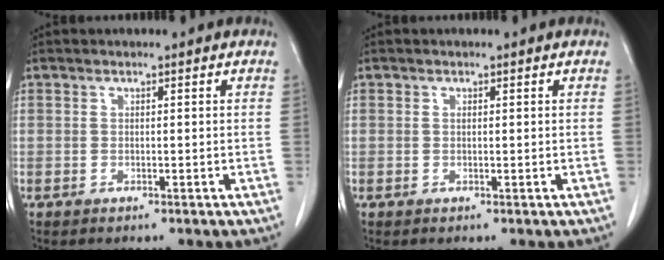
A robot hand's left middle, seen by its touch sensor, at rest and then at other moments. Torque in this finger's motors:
{"motor_torque": [-0.26, 0.02, 0.08, 0.01]}